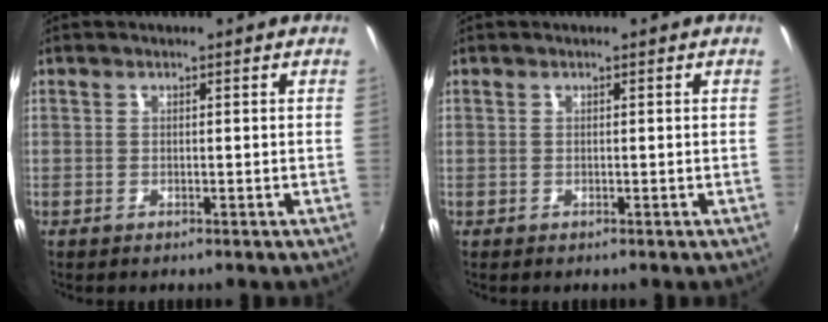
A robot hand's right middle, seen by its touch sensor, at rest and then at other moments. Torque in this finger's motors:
{"motor_torque": [0.02, -0.04, 0.03, 0.00]}